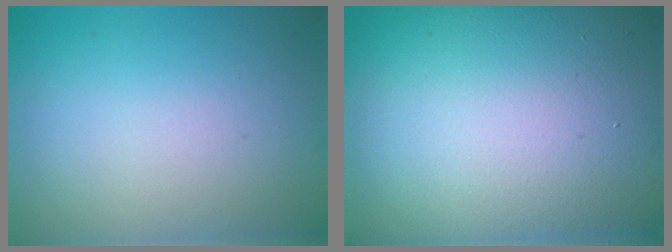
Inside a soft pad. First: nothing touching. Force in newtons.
{"total": 23.4, "press": 23.4, "slide": 1.4}